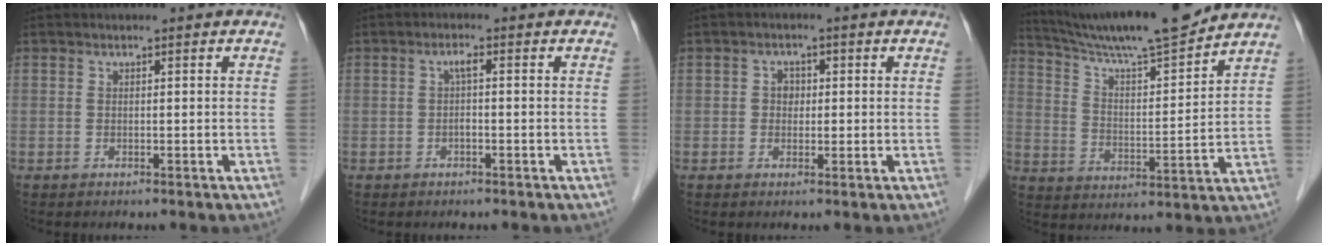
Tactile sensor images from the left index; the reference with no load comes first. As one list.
[{"total": 1.6, "force": [-0.2, 0.4, 1.6], "torque": [-0.030, 0.007, -0.003]}, {"total": 2.3, "force": [0.1, 1.9, 1.3], "torque": [-0.020, 0.009, 0.002]}, {"total": 16.3, "force": [14.8, 0.3, 6.7], "torque": [-0.121, 0.000, 0.242]}]